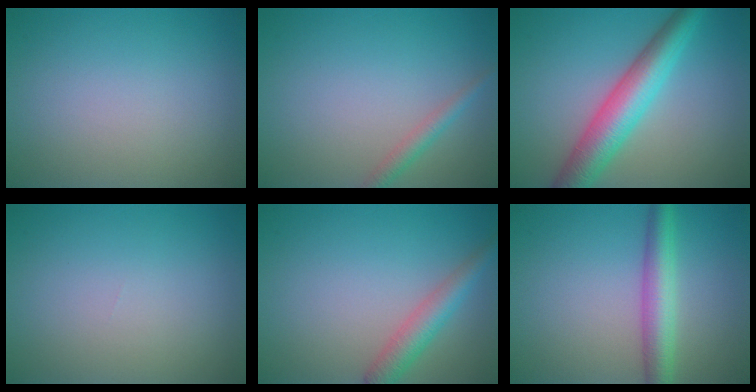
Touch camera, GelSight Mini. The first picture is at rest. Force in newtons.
{"total": 1.6, "press": 1.6, "slide": 0.1}
{"total": 6.4, "press": 6.3, "slide": 0.1}
{"total": 0.0}
{"total": 3.1, "press": 3.1, "slide": 0.1}
{"total": 4.1, "press": 4.1, "slide": 0.1}